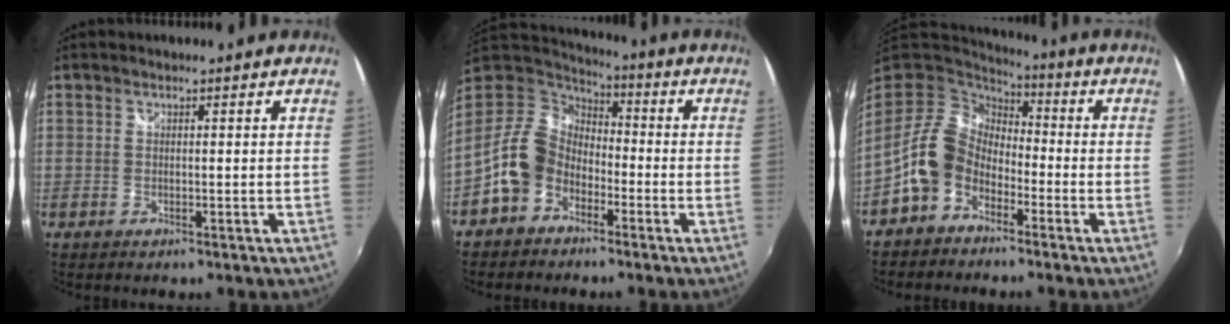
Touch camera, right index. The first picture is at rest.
{"total": 12.3, "force": [-5.9, 9.4, 5.3], "torque": [-0.125, 0.021, -0.113]}
{"total": 11.4, "force": [-5.5, 8.4, 5.3], "torque": [-0.114, 0.021, -0.110]}